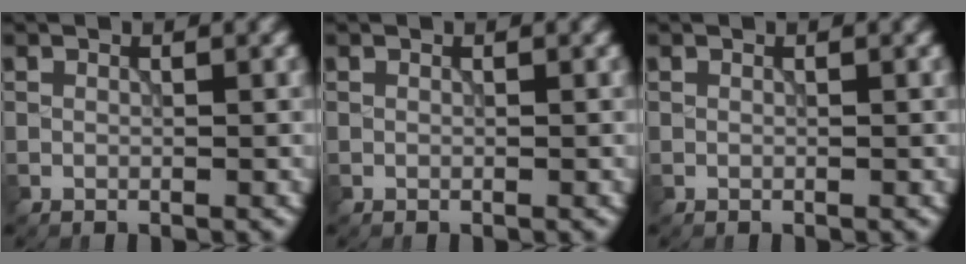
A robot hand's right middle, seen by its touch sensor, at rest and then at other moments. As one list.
[{"total": 0.0}, {"total": 0.0}]